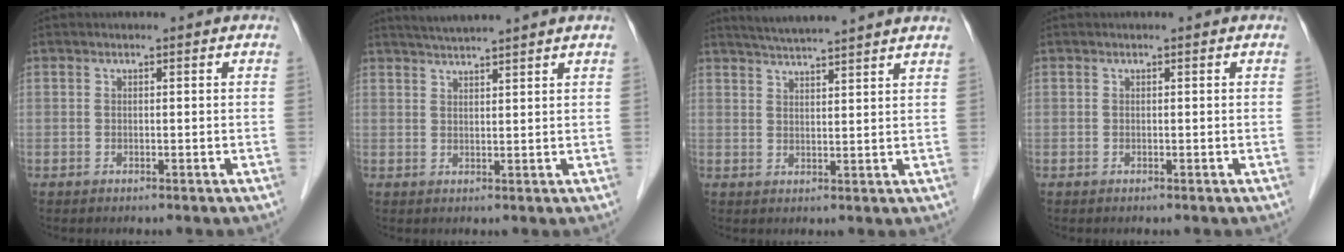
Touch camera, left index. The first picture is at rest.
{"total": 5.0, "force": [4.5, -1.2, 1.8], "torque": [-0.030, 0.018, 0.075]}
{"total": 9.4, "force": [8.6, -0.8, 3.7], "torque": [-0.066, 0.024, 0.120]}
{"total": 0.0}